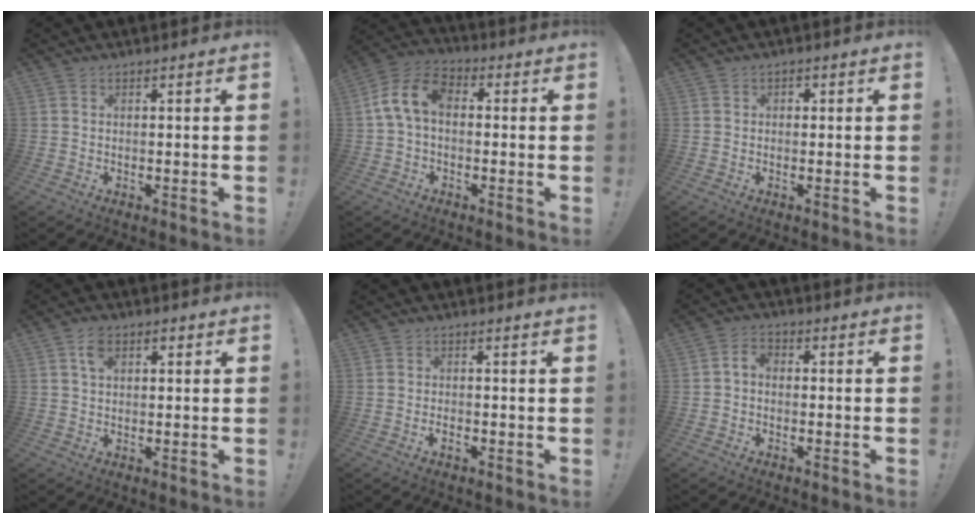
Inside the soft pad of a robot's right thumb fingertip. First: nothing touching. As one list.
[{"total": 10.0, "force": [0.7, 6.2, 7.8], "torque": [-0.158, 0.007, 0.014]}, {"total": 0.9, "force": [-0.4, 0.7, 0.4], "torque": [-0.005, 0.002, -0.009]}, {"total": 4.6, "force": [1.7, 2.9, 3.0], "torque": [-0.043, 0.002, 0.027]}, {"total": 1.5, "force": [-0.4, 0.2, 1.4], "torque": [-0.025, -0.001, -0.007]}, {"total": 3.1, "force": [-0.8, 2.1, 2.2], "torque": [-0.040, 0.012, -0.014]}]